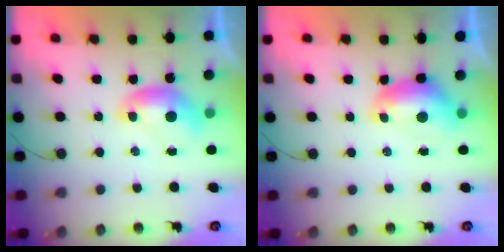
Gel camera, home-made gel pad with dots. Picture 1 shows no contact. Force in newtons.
{"total": 0.8, "press": 0.7, "slide": 0.4}